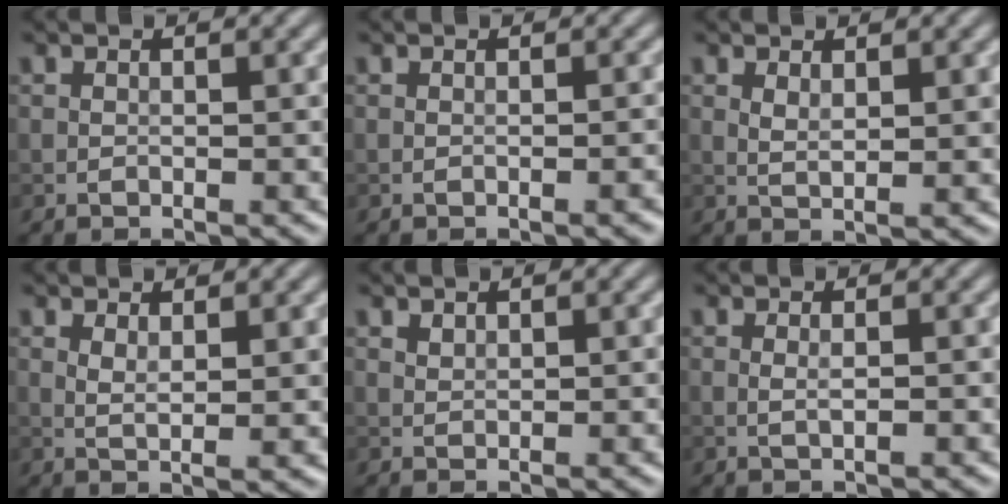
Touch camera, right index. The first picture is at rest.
{"total": 0.8, "force": [-0.3, 0.1, 0.7], "torque": [-0.008, 0.001, -0.004]}
{"total": 1.6, "force": [0.8, 0.5, 1.3], "torque": [-0.029, -0.003, 0.017]}
{"total": 2.2, "force": [1.0, 0.5, 1.9], "torque": [-0.037, -0.004, 0.020]}
{"total": 0.8, "force": [0.6, 0.4, 0.3], "torque": [-0.010, -0.001, 0.014]}
{"total": 0.9, "force": [0.0, 0.2, 0.9], "torque": [-0.018, -0.001, 0.000]}